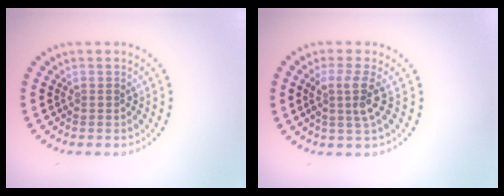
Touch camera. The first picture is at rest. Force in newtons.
{"total": 2.7, "press": 2.0, "slide": 1.8}